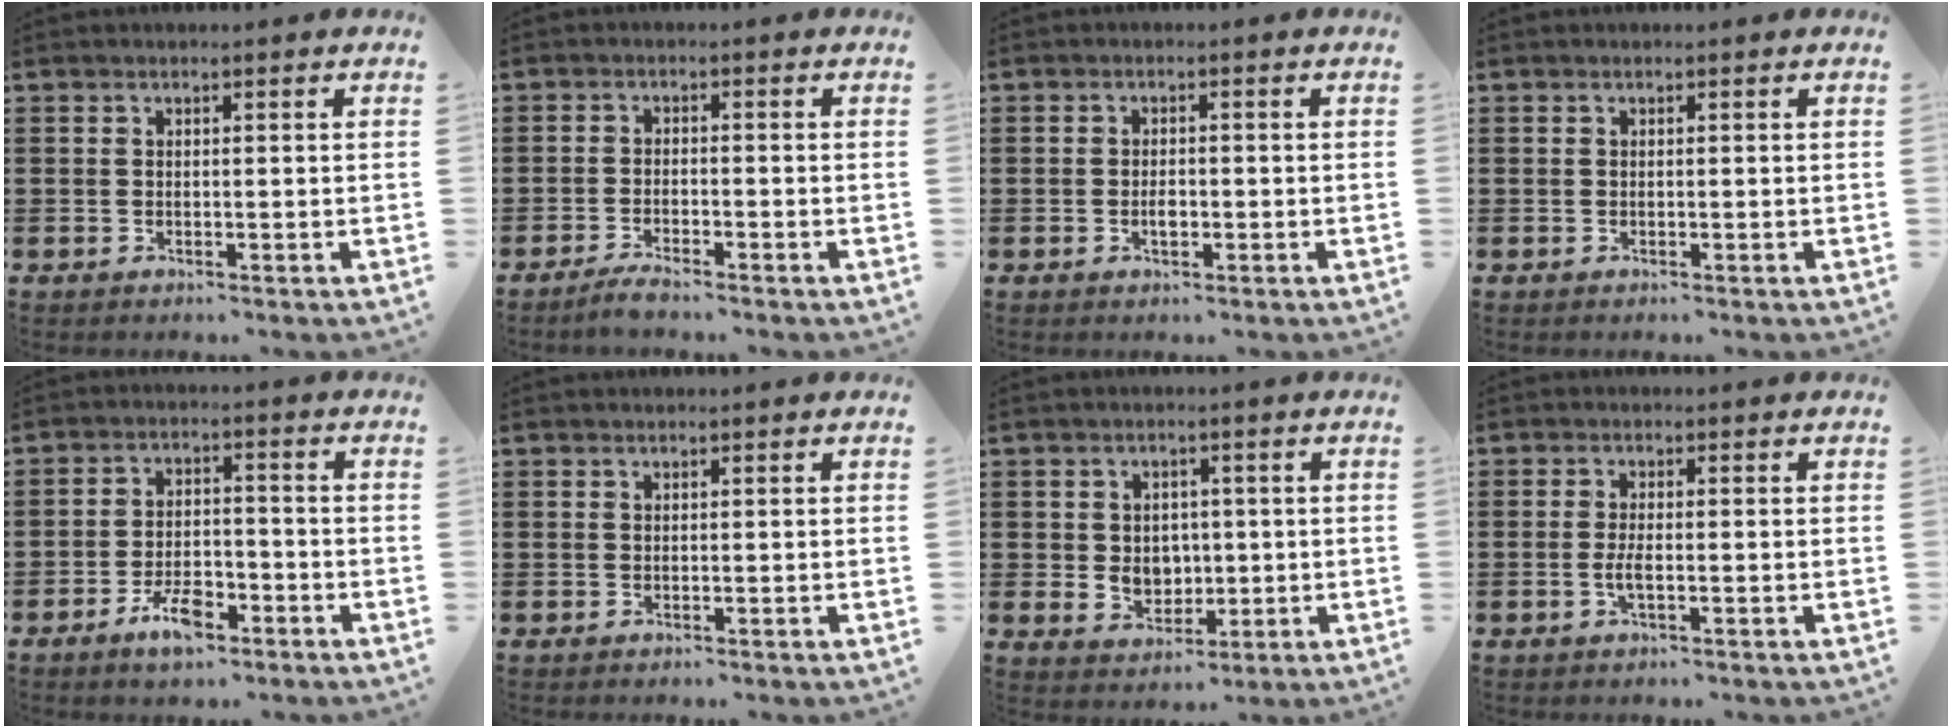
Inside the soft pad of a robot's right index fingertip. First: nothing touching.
{"total": 2.2, "force": [-2.0, 0.0, 0.8], "torque": [-0.015, 0.002, -0.038]}
{"total": 1.9, "force": [-0.6, 0.9, 1.6], "torque": [-0.030, 0.001, -0.010]}
{"total": 0.0}
{"total": 6.0, "force": [-3.6, 2.3, 4.1], "torque": [-0.085, 0.007, -0.069]}
{"total": 0.0}
{"total": 3.9, "force": [0.4, 3.6, 1.5], "torque": [-0.027, 0.004, 0.003]}
{"total": 2.4, "force": [-0.6, 0.5, 2.2], "torque": [-0.047, -0.004, -0.014]}